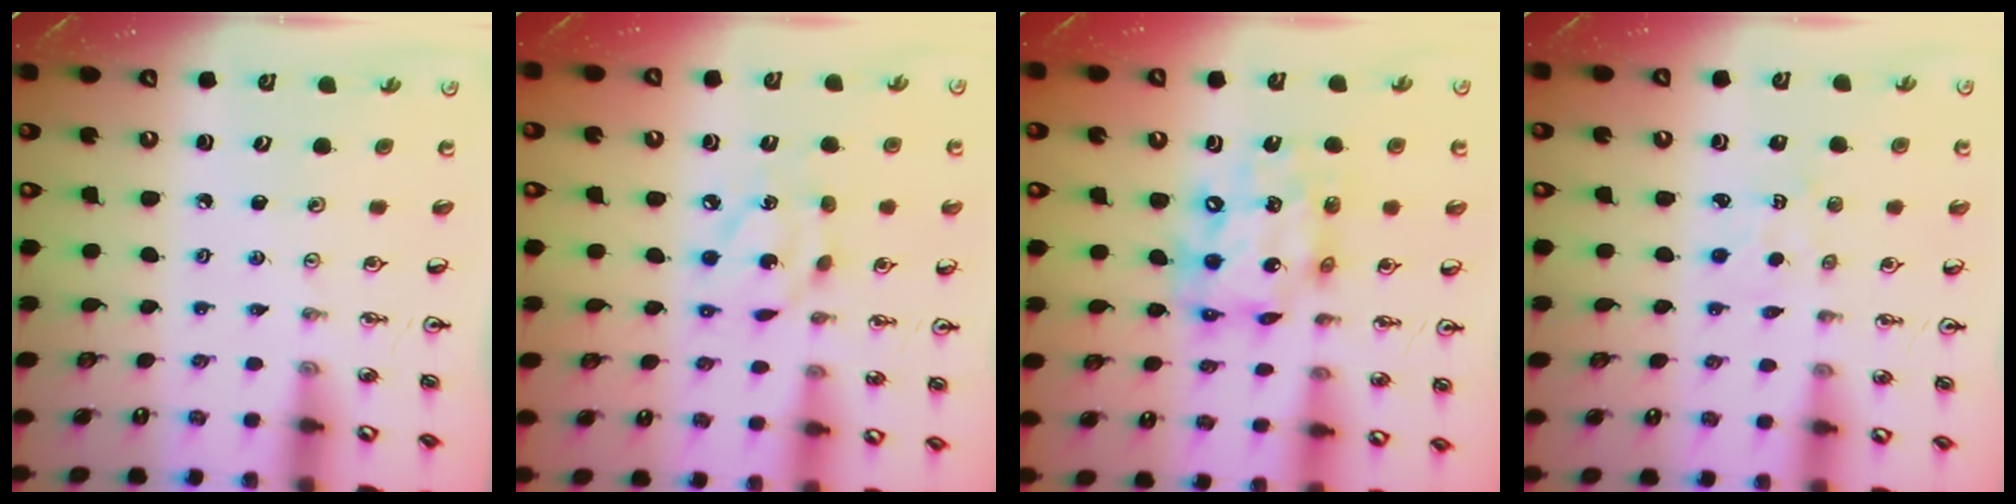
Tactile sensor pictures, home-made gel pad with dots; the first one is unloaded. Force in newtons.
{"total": 8.5, "press": 8.4, "slide": 0.4}
{"total": 13.6, "press": 13.6, "slide": 0.9}
{"total": 1.3, "press": 1.3, "slide": 0.2}